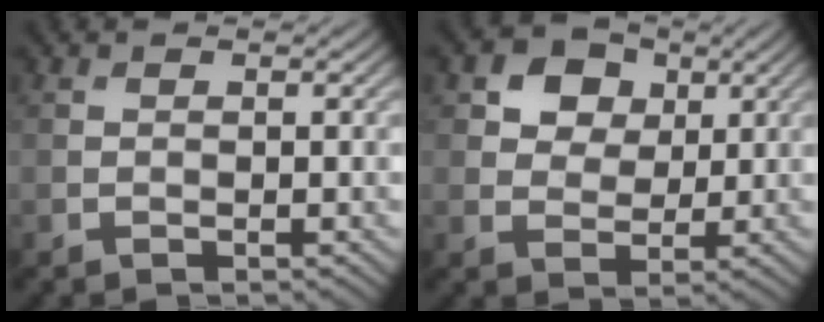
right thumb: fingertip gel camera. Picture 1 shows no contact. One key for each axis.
{"total": 7.2, "fx": 3.4, "fy": 5.4, "fz": 3.3, "tx": -0.093, "ty": -0.001, "tz": 0.061}